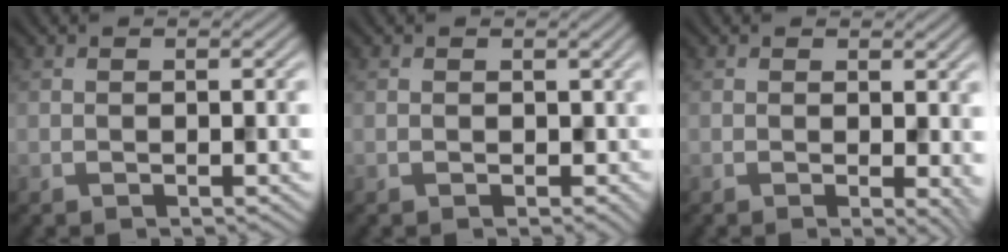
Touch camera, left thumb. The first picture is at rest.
{"total": 1.0, "force": [0.1, 1.0, 0.2], "torque": [-0.008, -0.003, -0.002]}
{"total": 2.5, "force": [0.3, 1.1, 2.2], "torque": [-0.025, -0.005, 0.005]}